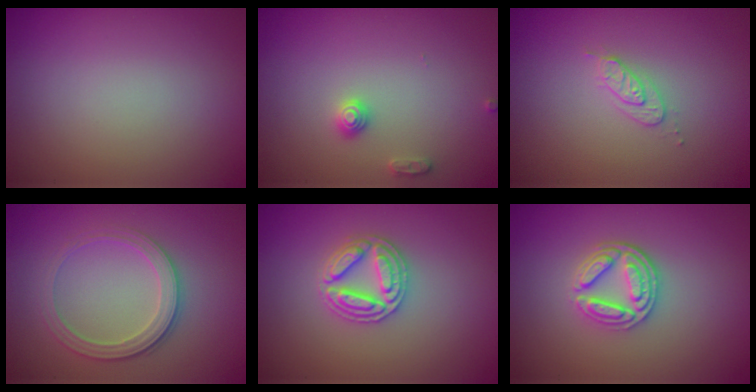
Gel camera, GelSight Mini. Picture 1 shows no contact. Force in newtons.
{"total": 1.4, "press": 1.4, "slide": 0.1}
{"total": 1.7, "press": 1.6, "slide": 0.2}
{"total": 2.8, "press": 2.6, "slide": 0.8}
{"total": 3.3, "press": 3.2, "slide": 0.6}
{"total": 3.6, "press": 3.1, "slide": 1.8}